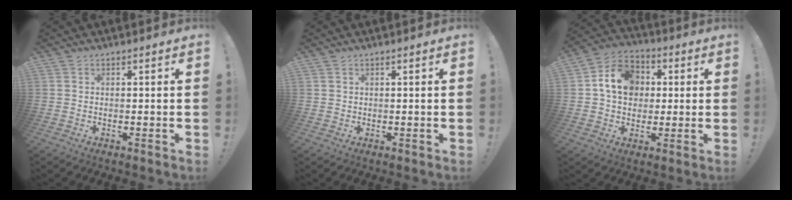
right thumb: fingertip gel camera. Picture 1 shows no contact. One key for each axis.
{"total": 1.1, "fx": 0.4, "fy": 1.0, "fz": 0.0, "tx": 0.007, "ty": -0.002, "tz": 0.006}
{"total": 13.9, "fx": 2.7, "fy": 11.5, "fz": 7.3, "tx": -0.099, "ty": 0.008, "tz": 0.059}